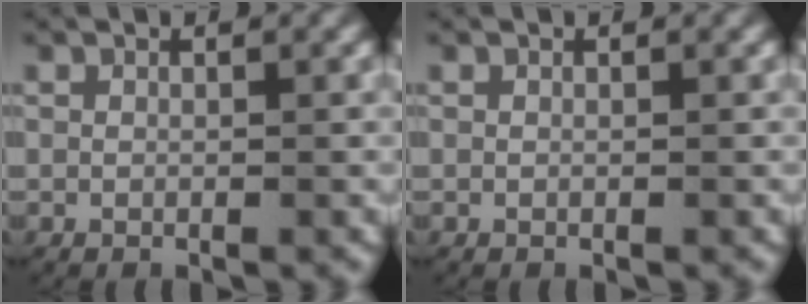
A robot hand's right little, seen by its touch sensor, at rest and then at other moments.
{"total": 0.0}